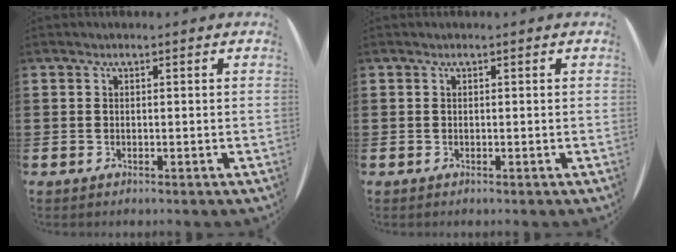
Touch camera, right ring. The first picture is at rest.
{"total": 0.0}